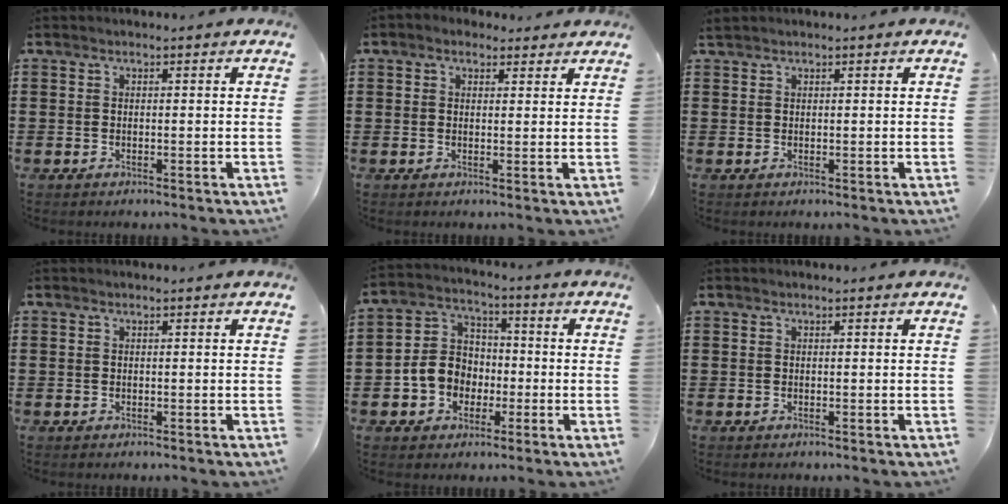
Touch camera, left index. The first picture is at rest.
{"total": 1.9, "force": [1.4, 1.1, 0.5], "torque": [-0.006, 0.006, 0.024]}
{"total": 0.6, "force": [0.6, 0.2, 0.2], "torque": [-0.006, 0.003, 0.011]}
{"total": 0.0}
{"total": 7.2, "force": [-1.9, 6.3, 2.9], "torque": [-0.080, 0.022, -0.037]}
{"total": 0.0}